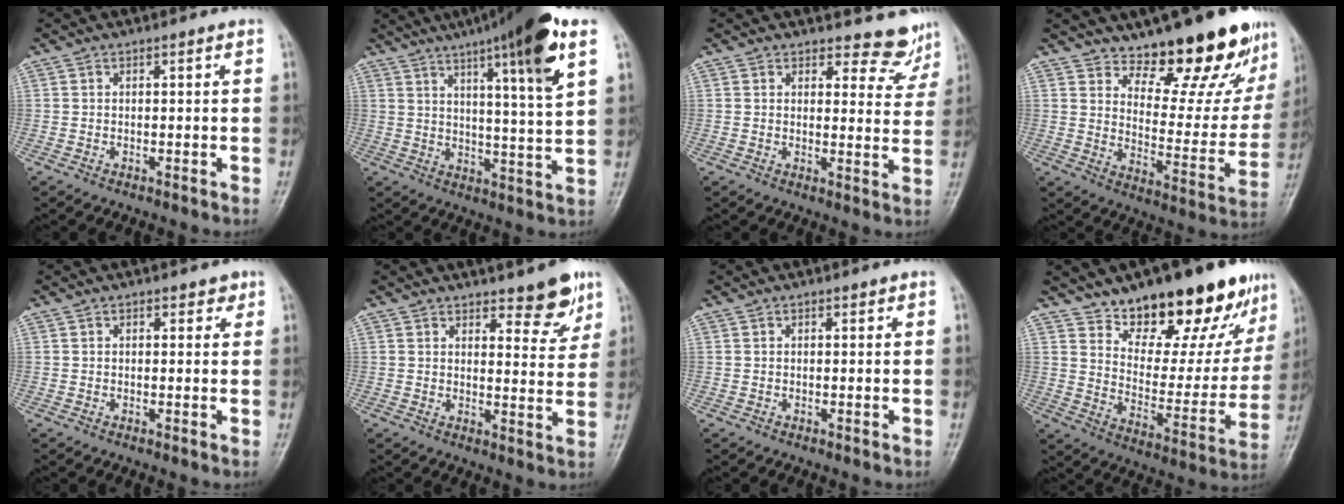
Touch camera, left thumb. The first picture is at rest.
{"total": 17.6, "force": [9.4, 1.7, 14.8], "torque": [-0.218, -0.030, 0.137]}
{"total": 6.4, "force": [6.0, 2.3, 0.0], "torque": [0.030, -0.054, 0.060]}
{"total": 18.6, "force": [14.5, 6.5, 9.7], "torque": [-0.076, -0.115, 0.201]}
{"total": 1.6, "force": [1.0, 1.1, 0.7], "torque": [0.008, -0.003, 0.008]}
{"total": 7.0, "force": [5.0, 2.5, 4.3], "torque": [-0.028, -0.035, 0.065]}
{"total": 0.6, "force": [0.3, 0.4, 0.2], "torque": [0.002, -0.001, 0.002]}
{"total": 22.7, "force": [16.0, 9.1, 13.3], "torque": [-0.134, -0.091, 0.241]}